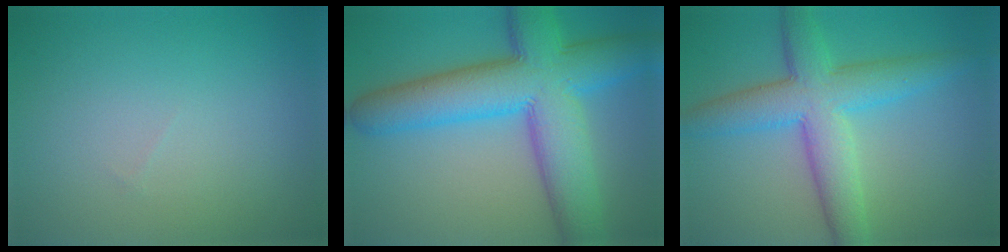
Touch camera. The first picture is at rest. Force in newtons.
{"total": 10.1, "press": 10.1, "slide": 0.3}
{"total": 7.0, "press": 7.0, "slide": 0.1}